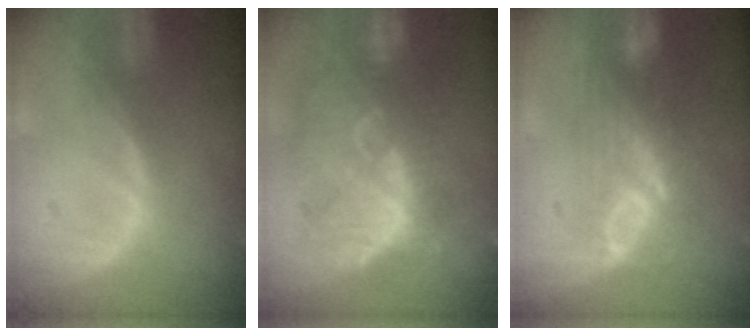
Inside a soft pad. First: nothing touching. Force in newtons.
{"total": 11.6, "press": 10.8, "slide": 4.1}
{"total": 7.9, "press": 7.0, "slide": 3.7}